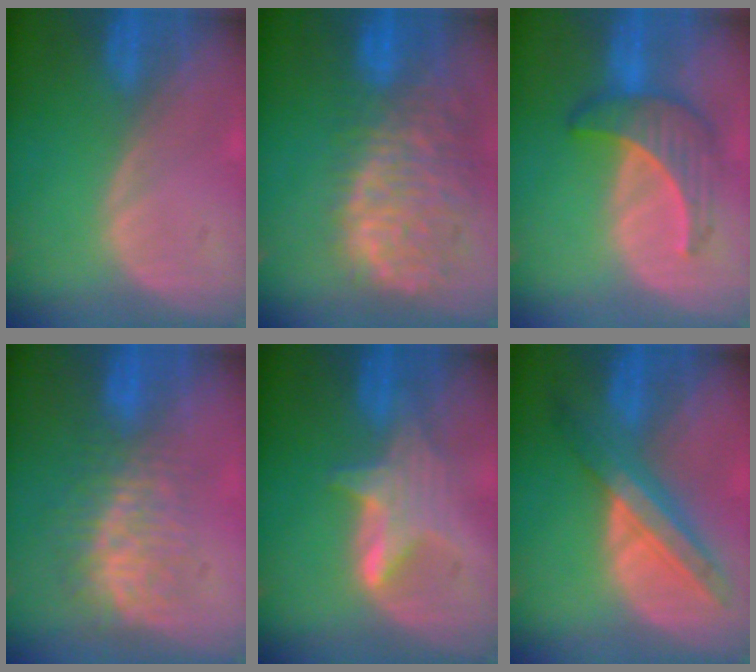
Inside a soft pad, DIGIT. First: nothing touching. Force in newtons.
{"total": 13.5, "press": 11.1, "slide": 7.8}
{"total": 6.6, "press": 6.4, "slide": 1.7}
{"total": 8.8, "press": 7.4, "slide": 4.7}
{"total": 5.1, "press": 5.1, "slide": 0.5}
{"total": 7.6, "press": 7.0, "slide": 2.8}